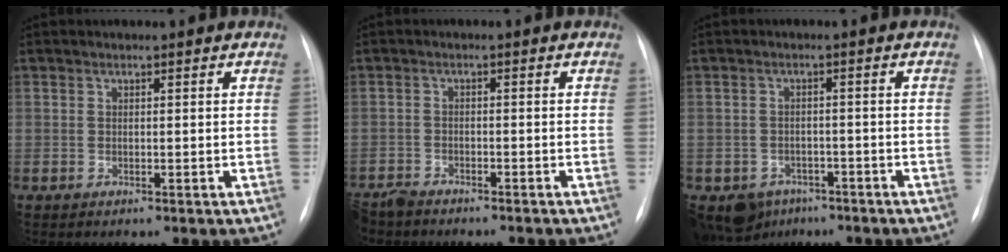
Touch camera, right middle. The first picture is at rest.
{"total": 5.9, "force": [-5.6, 1.3, 1.4], "torque": [-0.017, -0.013, -0.089]}
{"total": 6.4, "force": [-4.2, 4.7, 1.3], "torque": [-0.021, 0.009, -0.057]}